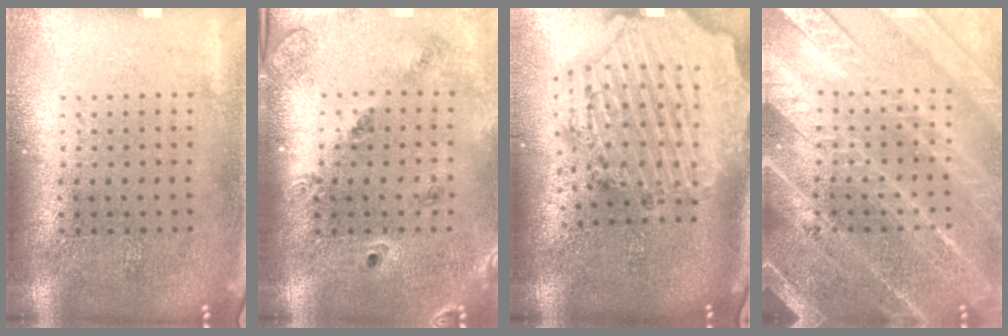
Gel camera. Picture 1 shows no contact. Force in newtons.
{"total": 1.3, "press": 1.3, "slide": 0.2}
{"total": 3.9, "press": 3.2, "slide": 2.3}
{"total": 5.6, "press": 5.6, "slide": 0.6}